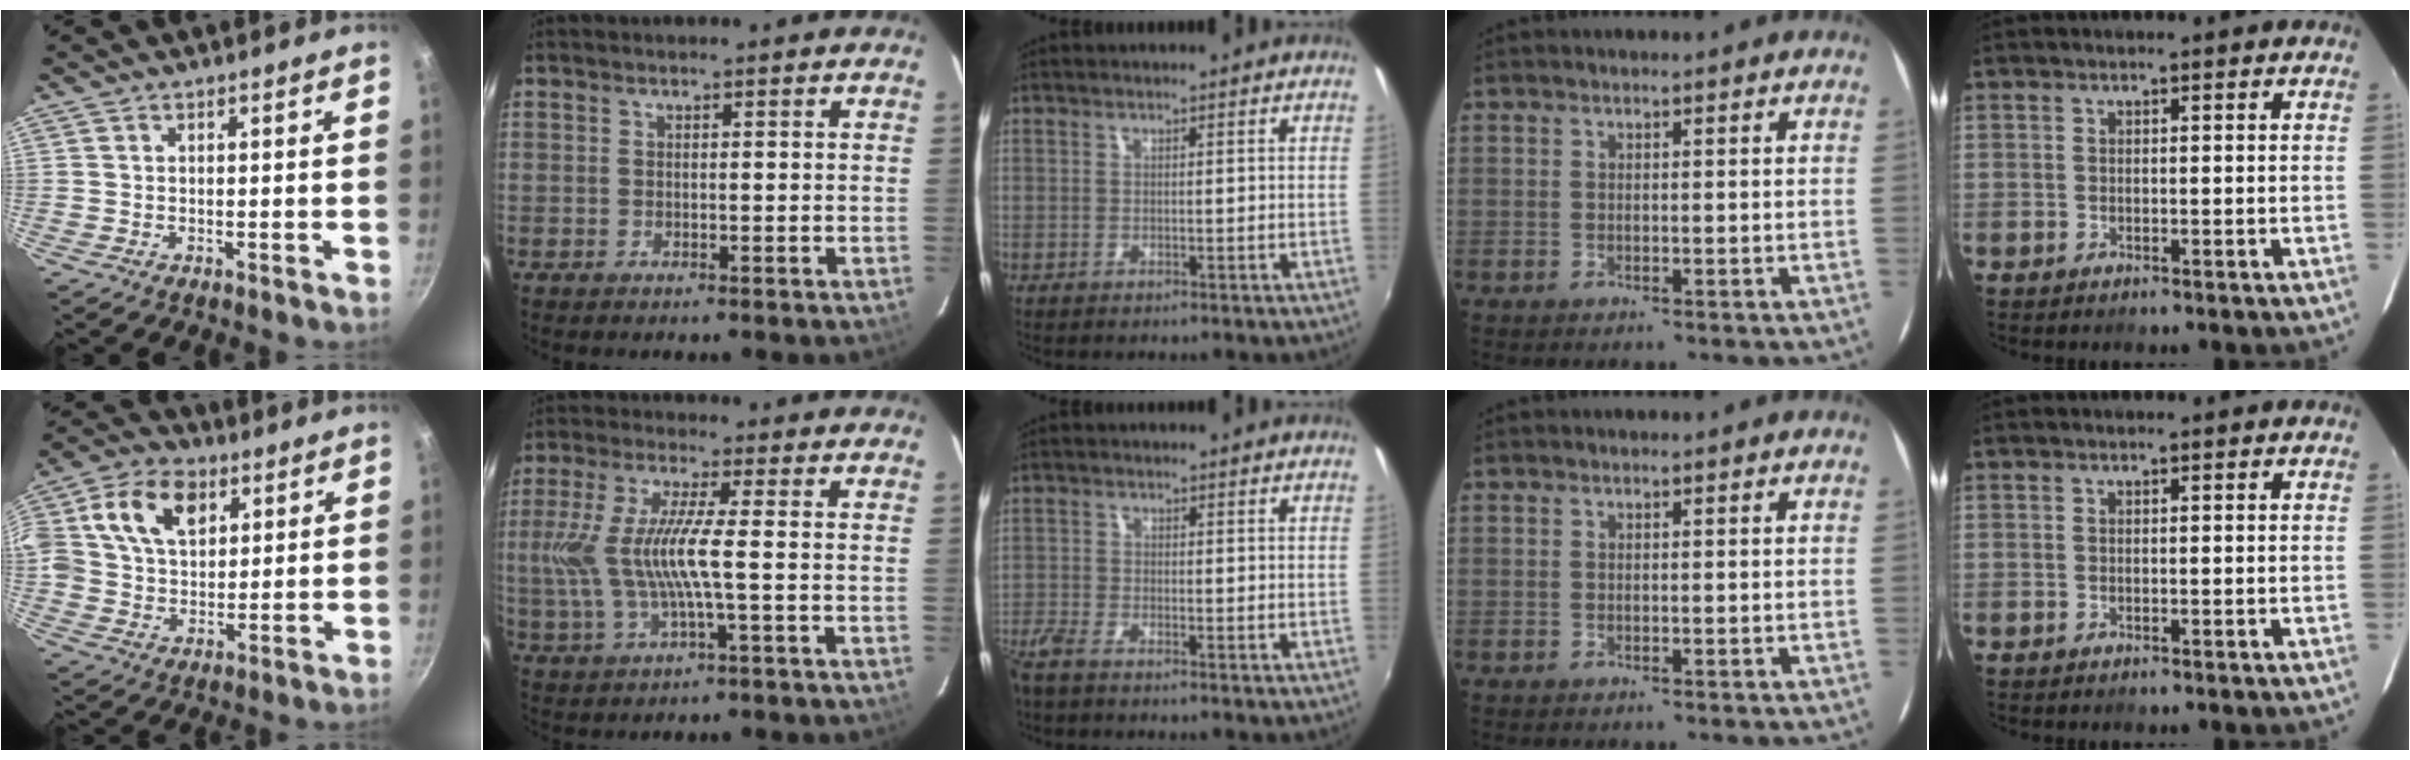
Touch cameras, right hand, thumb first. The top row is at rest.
{"thumb": {"total": 13.7, "force": [4.7, 9.5, 8.7], "torque": [-0.136, 0.002, 0.073]}, "index": {"total": 10.8, "force": [-1.0, 1.3, 10.7], "torque": [-0.220, -0.003, -0.014]}, "middle": {"total": 4.2, "force": [-3.5, 1.0, 2.0], "torque": [-0.057, -0.014, -0.074]}}